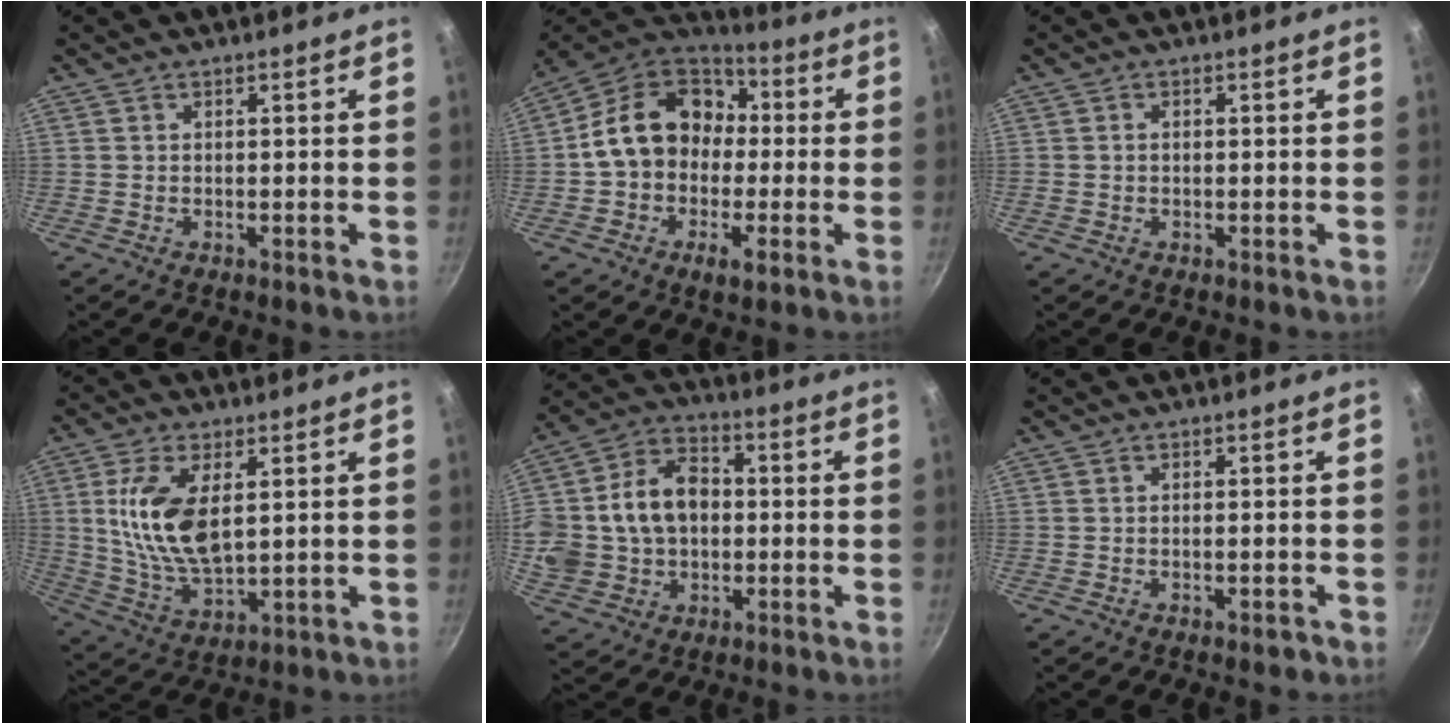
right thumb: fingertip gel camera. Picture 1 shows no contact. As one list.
[{"total": 18.7, "force": [0.3, 14.1, 12.3], "torque": [-0.188, 0.040, -0.011]}, {"total": 0.9, "force": [0.0, 0.8, 0.5], "torque": [-0.008, 0.004, 0.000]}, {"total": 13.8, "force": [3.0, 7.0, 11.6], "torque": [-0.220, -0.017, 0.065]}, {"total": 18.2, "force": [0.8, 14.1, 11.5], "torque": [-0.212, 0.030, 0.013]}, {"total": 1.8, "force": [-0.9, 0.6, 1.4], "torque": [-0.023, 0.004, -0.012]}]